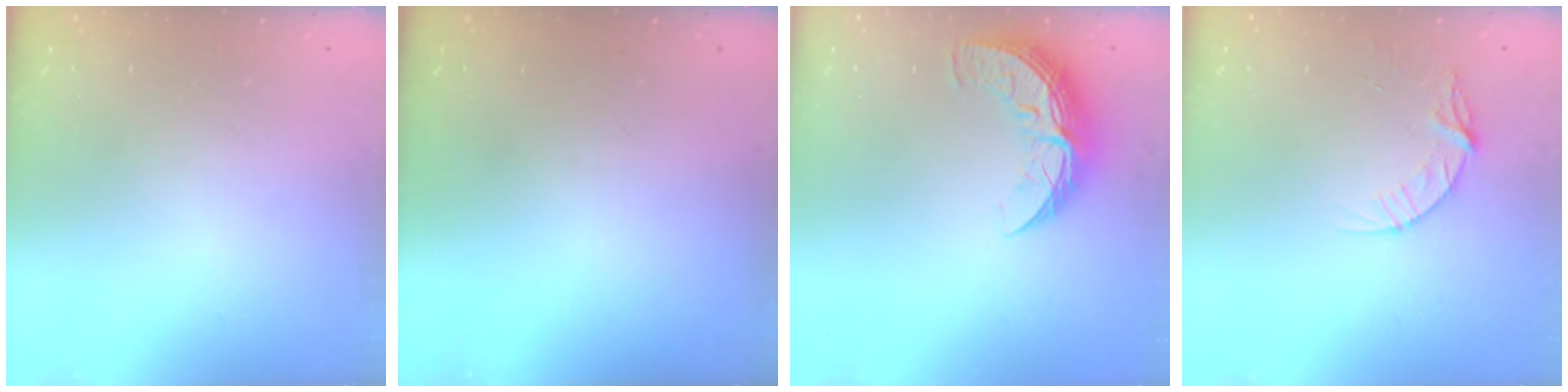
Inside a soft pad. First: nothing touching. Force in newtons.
{"total": 0.0}
{"total": 11.0, "press": 11.0, "slide": 0.4}
{"total": 5.6, "press": 5.6, "slide": 0.6}